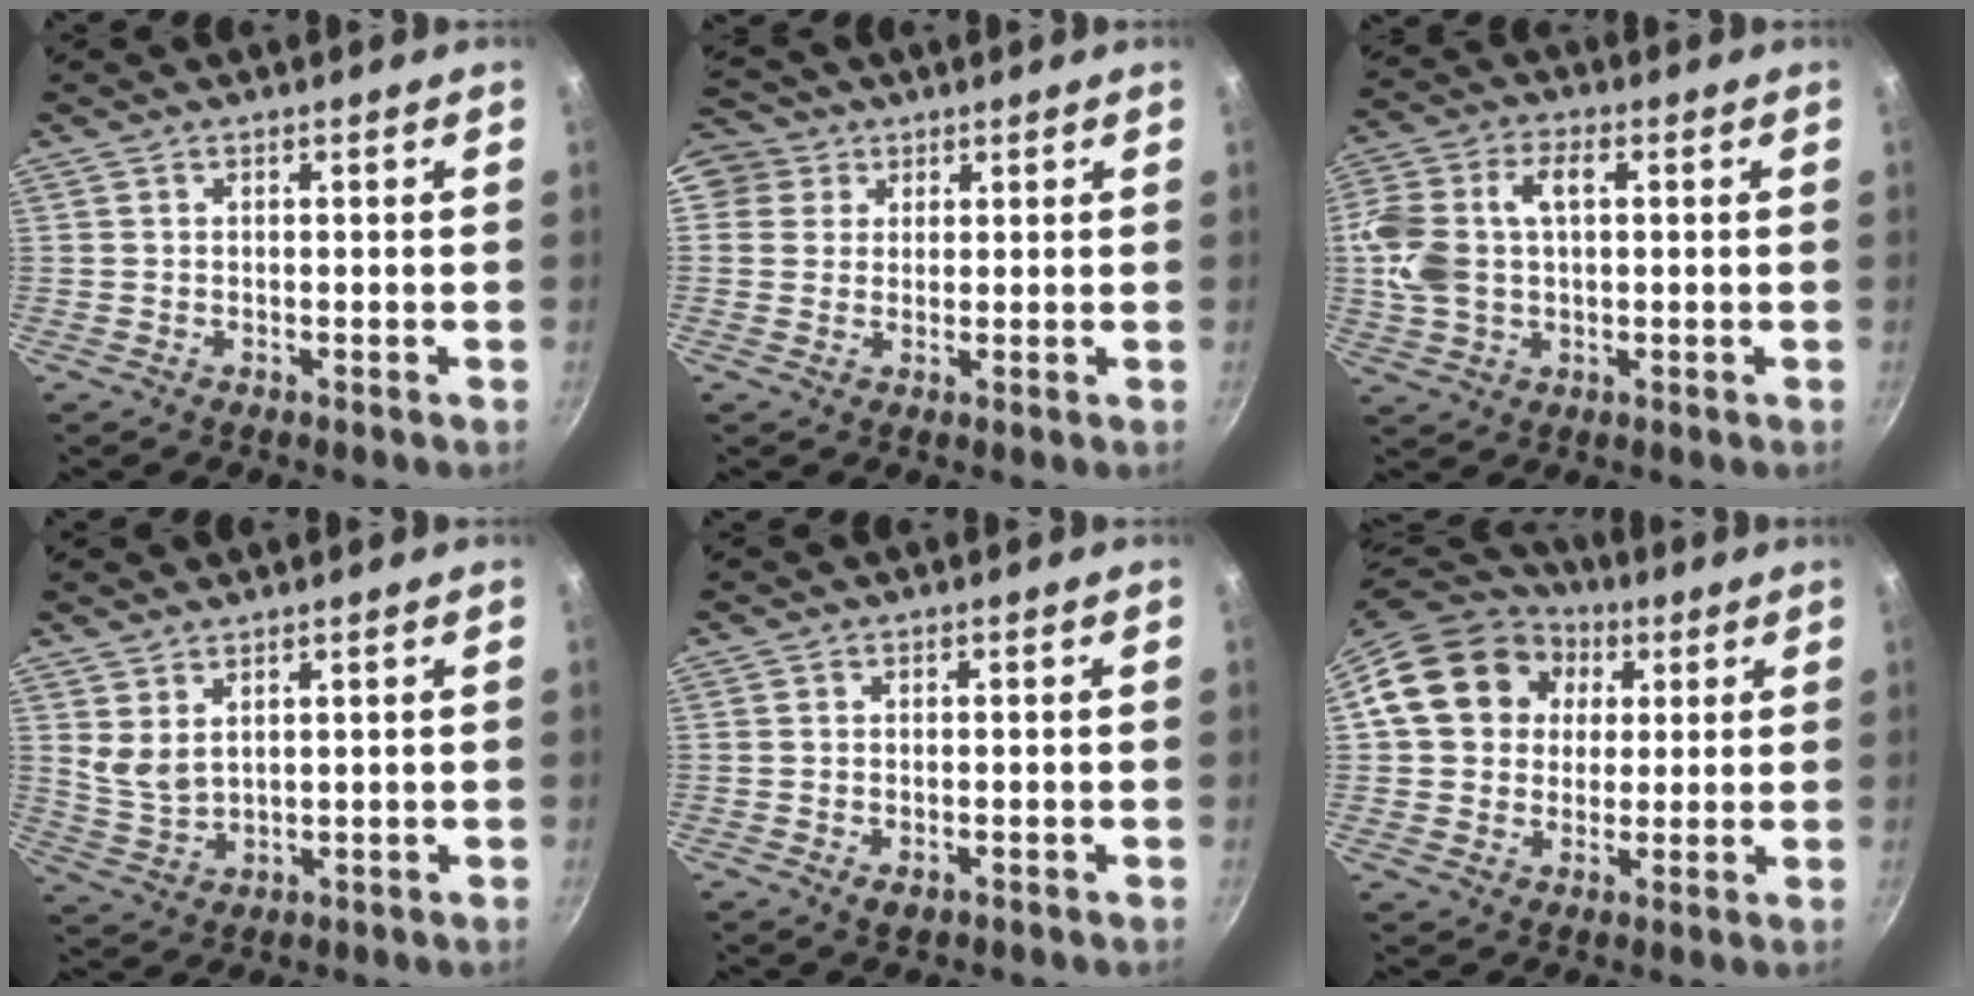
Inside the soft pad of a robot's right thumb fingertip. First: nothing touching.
{"total": 7.9, "force": [3.1, 6.9, 2.2], "torque": [-0.021, 0.010, 0.044]}
{"total": 12.5, "force": [1.4, 7.9, 9.6], "torque": [-0.189, 0.021, 0.018]}
{"total": 4.5, "force": [2.7, 2.3, 2.7], "torque": [-0.048, -0.026, 0.065]}
{"total": 2.0, "force": [-0.6, 1.2, 1.4], "torque": [-0.023, -0.004, -0.008]}
{"total": 17.0, "force": [4.4, 14.3, 8.1], "torque": [-0.126, 0.021, 0.066]}